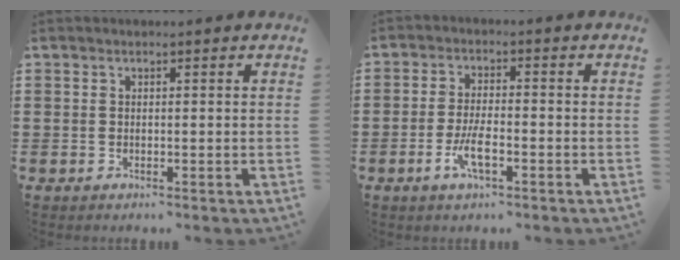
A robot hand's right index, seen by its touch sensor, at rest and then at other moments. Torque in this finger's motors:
{"motor_torque": [1.12, 1.02, 0.44, 0.09]}